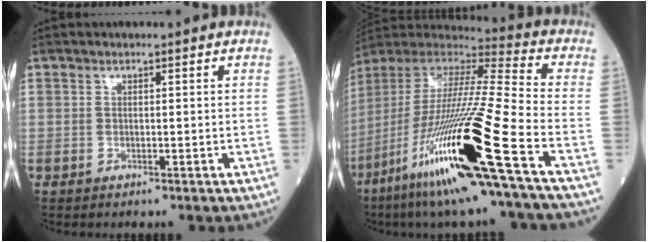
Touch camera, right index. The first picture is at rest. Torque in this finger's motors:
{"motor_torque": [2.14, 0.00, 1.06, 0.21]}